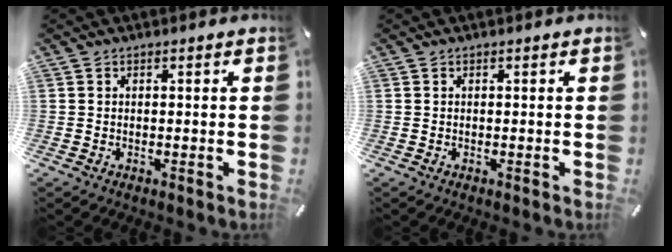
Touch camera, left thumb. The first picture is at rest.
{"total": 0.0}